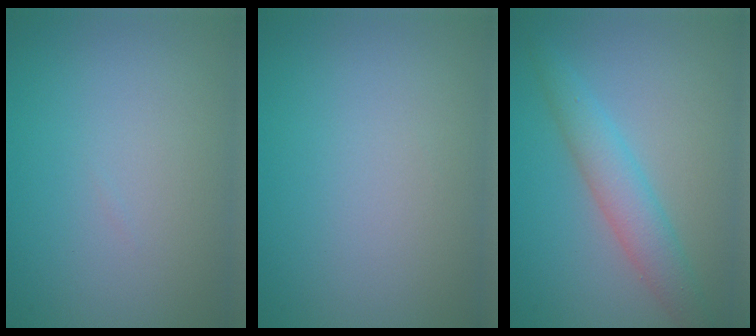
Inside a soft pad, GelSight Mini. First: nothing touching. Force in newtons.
{"total": 0.0}
{"total": 3.6, "press": 3.6, "slide": 0.1}